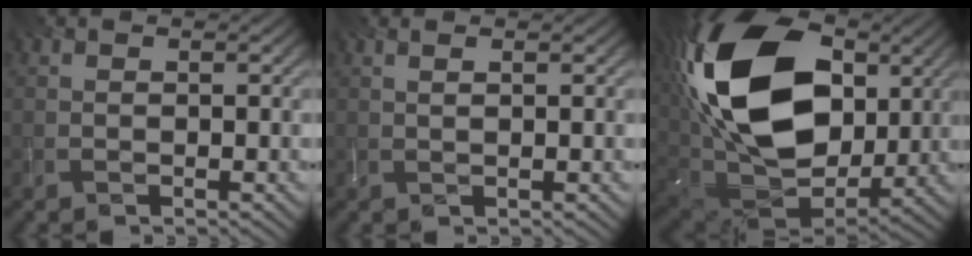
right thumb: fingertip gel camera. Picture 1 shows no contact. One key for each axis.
{"total": 0.8, "fx": 0.5, "fy": 0.0, "fz": 0.7, "tx": -0.016, "ty": 0.004, "tz": 0.010}
{"total": 22.5, "fx": 6.1, "fy": 14.3, "fz": 16.2, "tx": -0.353, "ty": 0.035, "tz": 0.101}